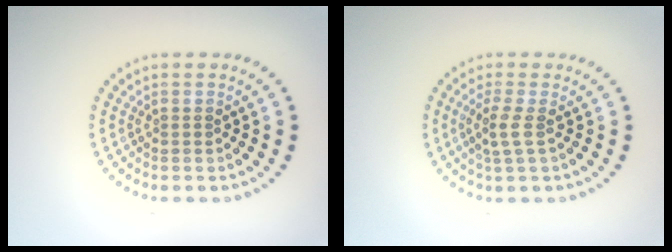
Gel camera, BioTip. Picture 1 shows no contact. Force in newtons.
{"total": 1.8, "press": 1.4, "slide": 1.1}